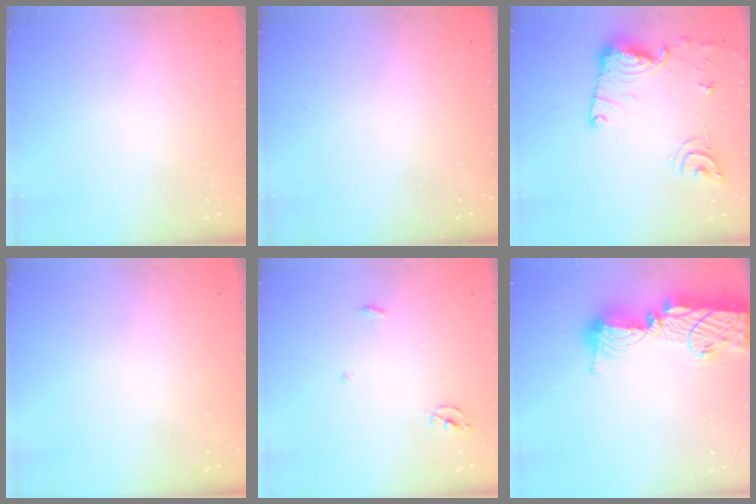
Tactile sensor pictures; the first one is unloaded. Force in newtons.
{"total": 0.0}
{"total": 14.7, "press": 14.7, "slide": 0.7}
{"total": 0.0}
{"total": 2.3, "press": 2.3, "slide": 0.1}
{"total": 17.5, "press": 17.4, "slide": 1.3}